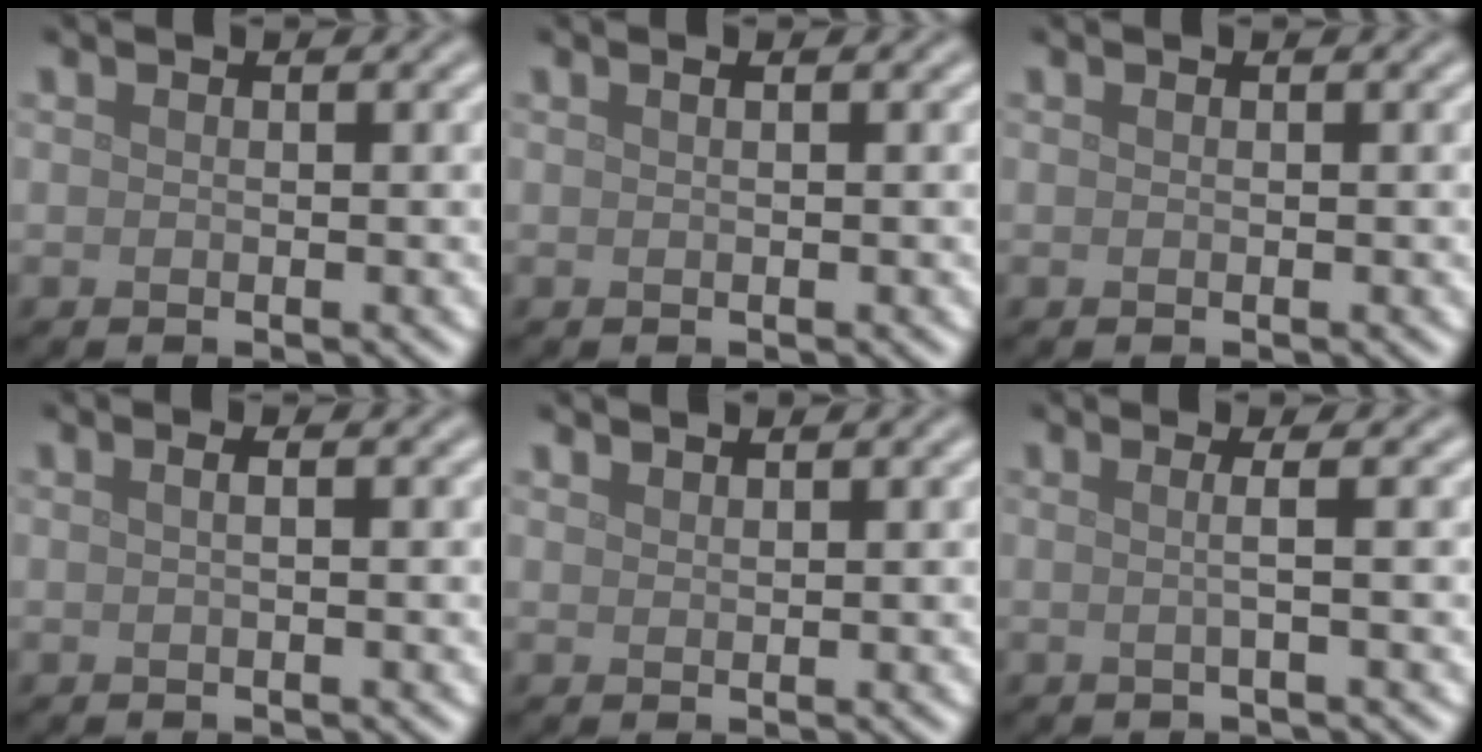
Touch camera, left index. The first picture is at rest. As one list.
[{"total": 0.7, "force": [0.3, 0.3, 0.6], "torque": [-0.007, 0.001, 0.000]}, {"total": 0.0}, {"total": 1.4, "force": [0.4, 0.6, 1.2], "torque": [-0.005, -0.001, -0.008]}, {"total": 0.9, "force": [0.8, 0.1, 0.1], "torque": [-0.001, -0.002, 0.016]}, {"total": 2.0, "force": [0.1, 0.7, 1.9], "torque": [-0.027, 0.003, -0.015]}]